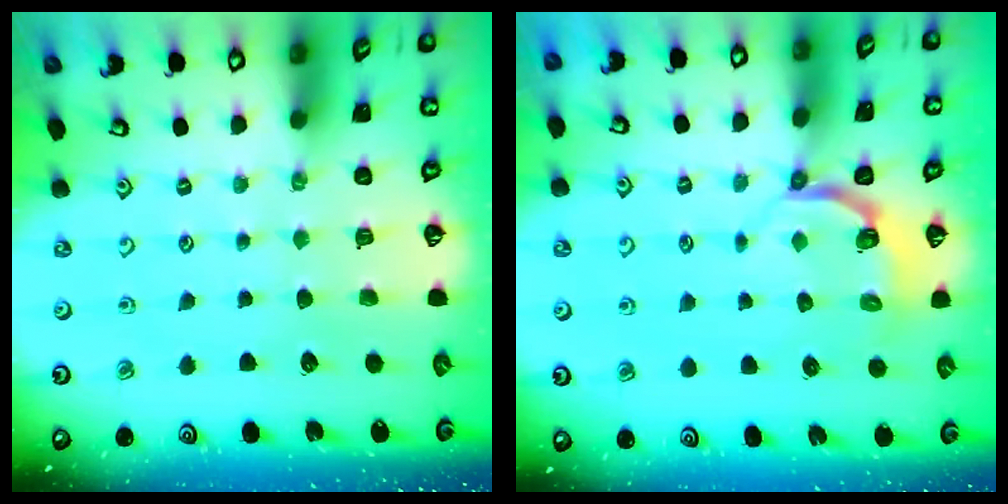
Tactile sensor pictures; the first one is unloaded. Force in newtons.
{"total": 4.0, "press": 3.2, "slide": 2.4}